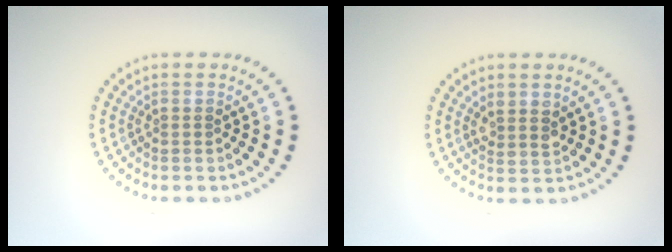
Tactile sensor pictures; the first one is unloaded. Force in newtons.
{"total": 1.7, "press": 1.5, "slide": 0.9}